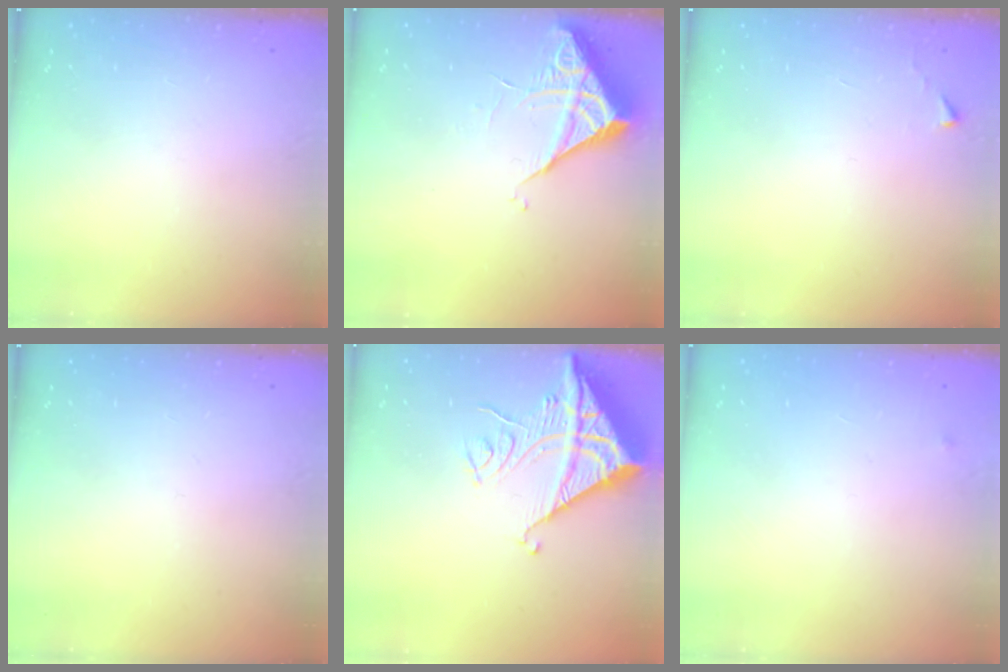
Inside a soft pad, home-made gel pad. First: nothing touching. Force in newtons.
{"total": 5.8, "press": 5.8, "slide": 0.2}
{"total": 2.7, "press": 2.6, "slide": 0.4}
{"total": 0.0}
{"total": 17.1, "press": 17.0, "slide": 1.6}
{"total": 2.5, "press": 2.4, "slide": 0.4}